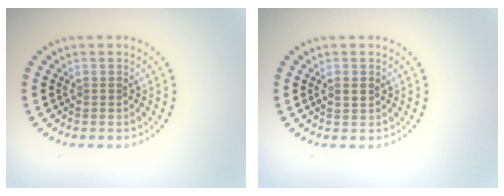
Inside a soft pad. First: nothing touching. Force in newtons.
{"total": 1.5, "press": 1.5, "slide": 0.1}